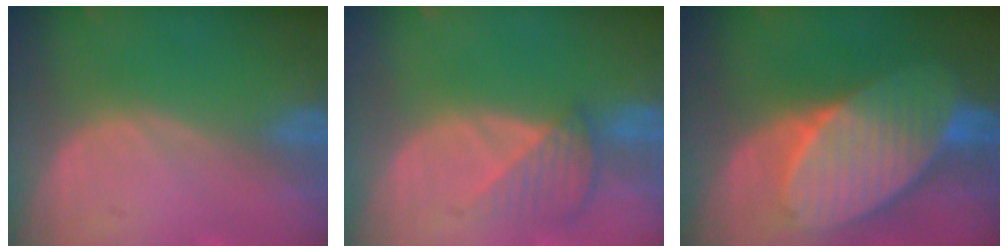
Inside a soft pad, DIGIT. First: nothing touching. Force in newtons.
{"total": 4.2, "press": 3.9, "slide": 1.6}
{"total": 10.1, "press": 10.1, "slide": 0.6}